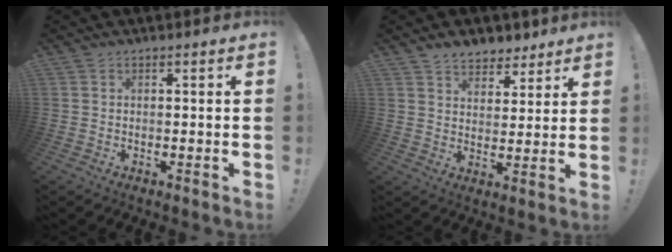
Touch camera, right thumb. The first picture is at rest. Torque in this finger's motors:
{"motor_torque": [-0.15, 0.20, 0.44, 0.31, 0.00]}